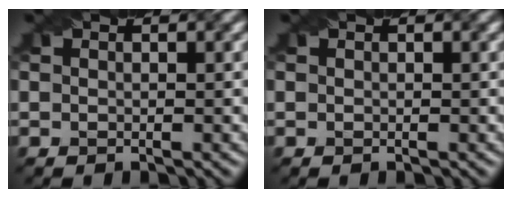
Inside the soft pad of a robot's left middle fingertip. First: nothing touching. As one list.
[{"total": 0.0}]